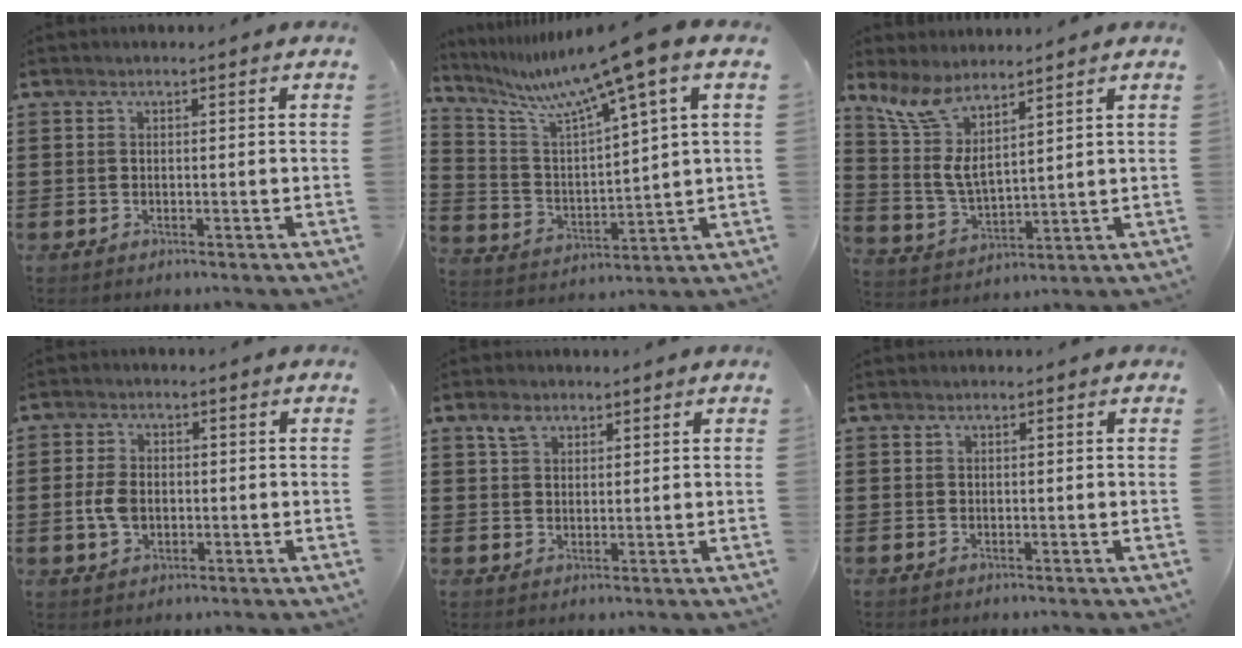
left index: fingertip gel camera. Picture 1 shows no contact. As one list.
[{"total": 9.8, "force": [7.4, -0.9, 6.3], "torque": [-0.149, -0.047, 0.113]}, {"total": 6.7, "force": [4.3, 2.1, 4.6], "torque": [-0.121, -0.024, 0.072]}, {"total": 4.7, "force": [-0.3, 3.1, 3.4], "torque": [-0.090, 0.001, -0.012]}, {"total": 2.9, "force": [1.9, 1.8, 1.3], "torque": [-0.023, 0.003, 0.034]}, {"total": 0.0}]